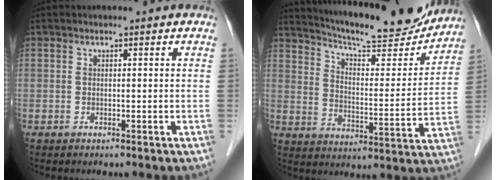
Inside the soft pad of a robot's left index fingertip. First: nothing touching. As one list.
[{"total": 19.6, "force": [18.3, 2.2, 6.7], "torque": [-0.107, -0.029, 0.255]}]